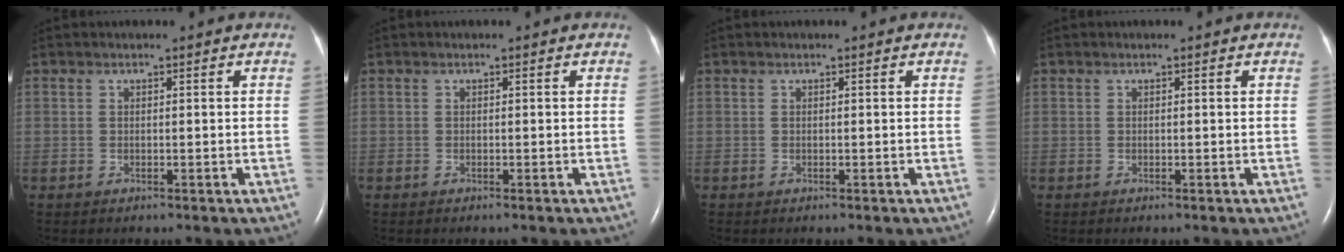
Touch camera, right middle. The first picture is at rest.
{"total": 0.0}
{"total": 0.0}
{"total": 0.0}